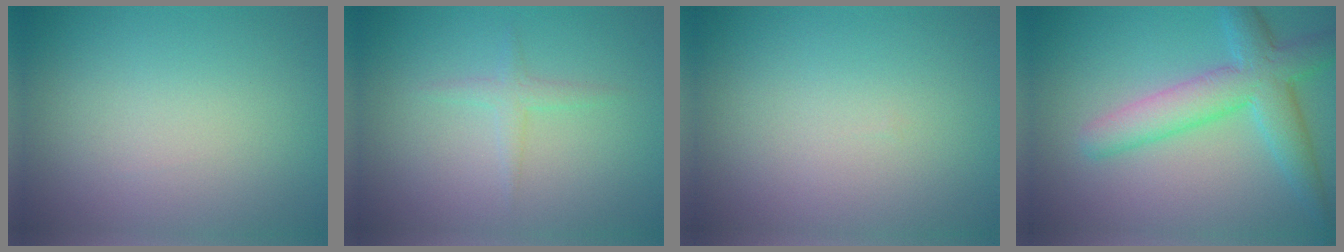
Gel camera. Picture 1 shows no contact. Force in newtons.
{"total": 1.2, "press": 1.2, "slide": 0.0}
{"total": 0.0}
{"total": 5.7, "press": 5.7, "slide": 0.2}